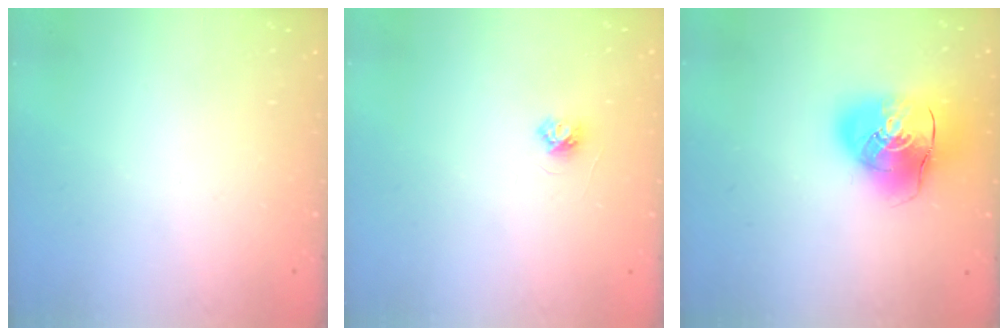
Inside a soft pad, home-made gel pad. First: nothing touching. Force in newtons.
{"total": 3.8, "press": 3.7, "slide": 0.5}
{"total": 14.9, "press": 14.7, "slide": 2.5}